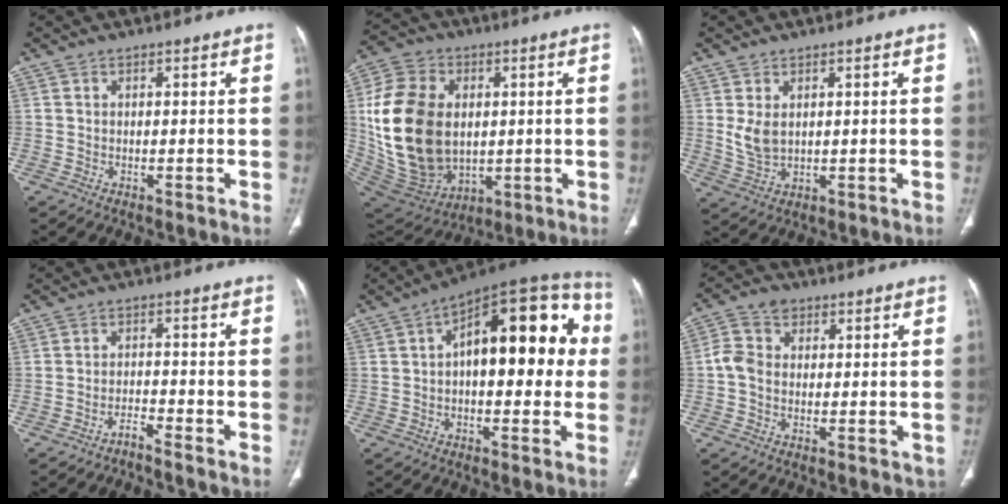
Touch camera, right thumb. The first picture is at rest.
{"total": 23.5, "force": [1.7, 16.8, 16.3], "torque": [-0.313, -0.009, 0.057]}
{"total": 4.4, "force": [1.2, 2.8, 3.1], "torque": [-0.060, -0.009, 0.035]}
{"total": 2.0, "force": [-1.9, -0.4, 0.6], "torque": [-0.017, 0.014, -0.037]}
{"total": 22.1, "force": [2.5, 10.7, 19.2], "torque": [-0.227, 0.039, 0.022]}
{"total": 6.7, "force": [0.6, 5.6, 3.6], "torque": [-0.057, 0.015, 0.008]}